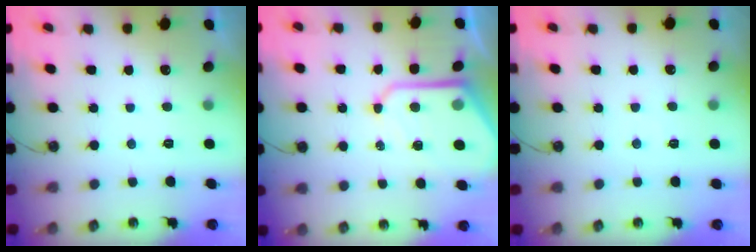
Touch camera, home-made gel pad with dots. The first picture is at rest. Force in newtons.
{"total": 11.3, "press": 11.2, "slide": 0.9}
{"total": 2.7, "press": 2.6, "slide": 0.5}